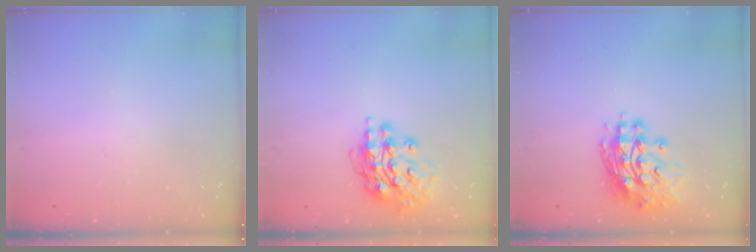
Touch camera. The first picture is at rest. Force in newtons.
{"total": 15.0, "press": 14.9, "slide": 1.6}
{"total": 11.8, "press": 11.7, "slide": 1.3}